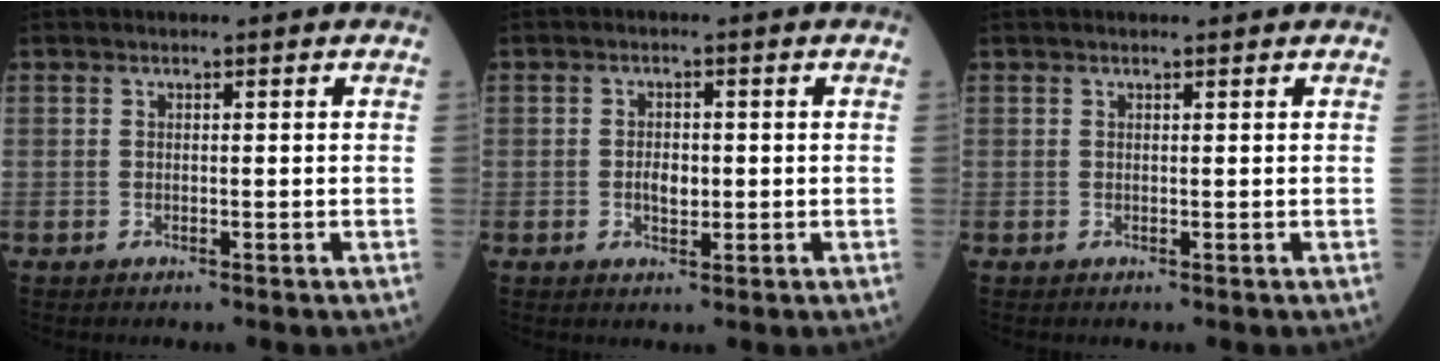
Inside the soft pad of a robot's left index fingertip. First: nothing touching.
{"total": 2.7, "force": [-0.3, 1.5, 2.2], "torque": [-0.040, 0.001, -0.003]}
{"total": 0.7, "force": [0.7, 0.0, 0.2], "torque": [-0.007, 0.005, 0.012]}